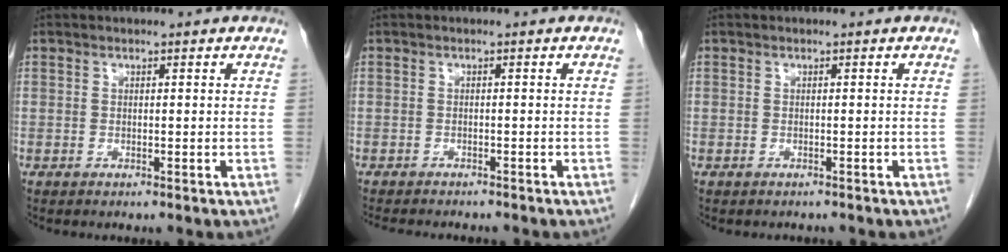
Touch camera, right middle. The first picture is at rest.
{"total": 6.7, "force": [-6.0, 1.5, 2.7], "torque": [-0.035, -0.004, -0.083]}
{"total": 0.8, "force": [-0.8, 0.3, 0.0], "torque": [-0.010, -0.002, -0.011]}